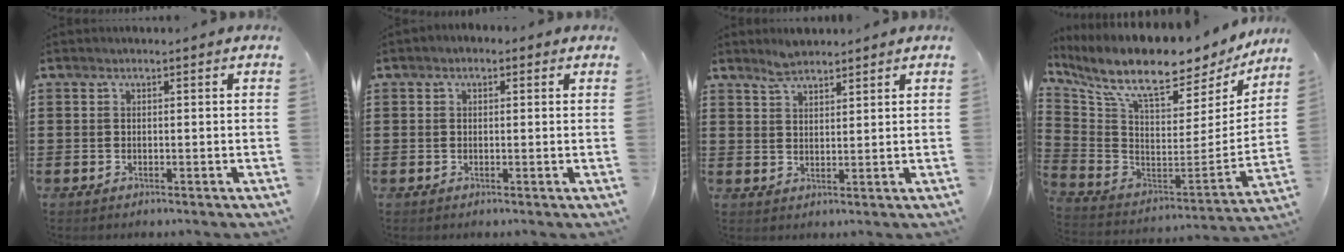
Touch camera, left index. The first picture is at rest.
{"total": 1.1, "force": [0.2, 0.9, 0.7], "torque": [-0.015, 0.009, 0.002]}
{"total": 3.4, "force": [3.2, 0.8, 0.9], "torque": [-0.025, -0.001, 0.060]}
{"total": 11.2, "force": [8.5, 2.8, 6.8], "torque": [-0.150, -0.066, 0.143]}